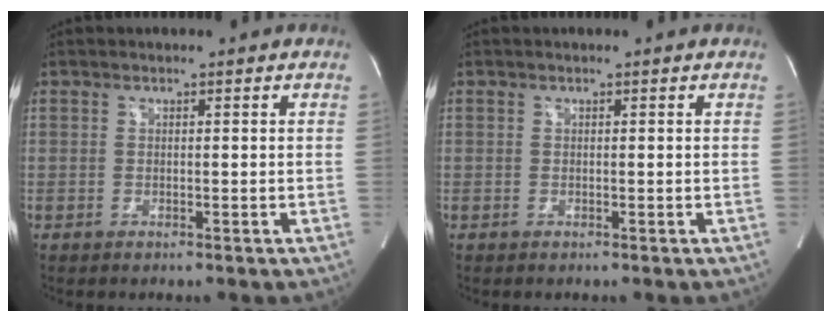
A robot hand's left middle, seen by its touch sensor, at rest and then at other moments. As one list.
[{"total": 0.0}]